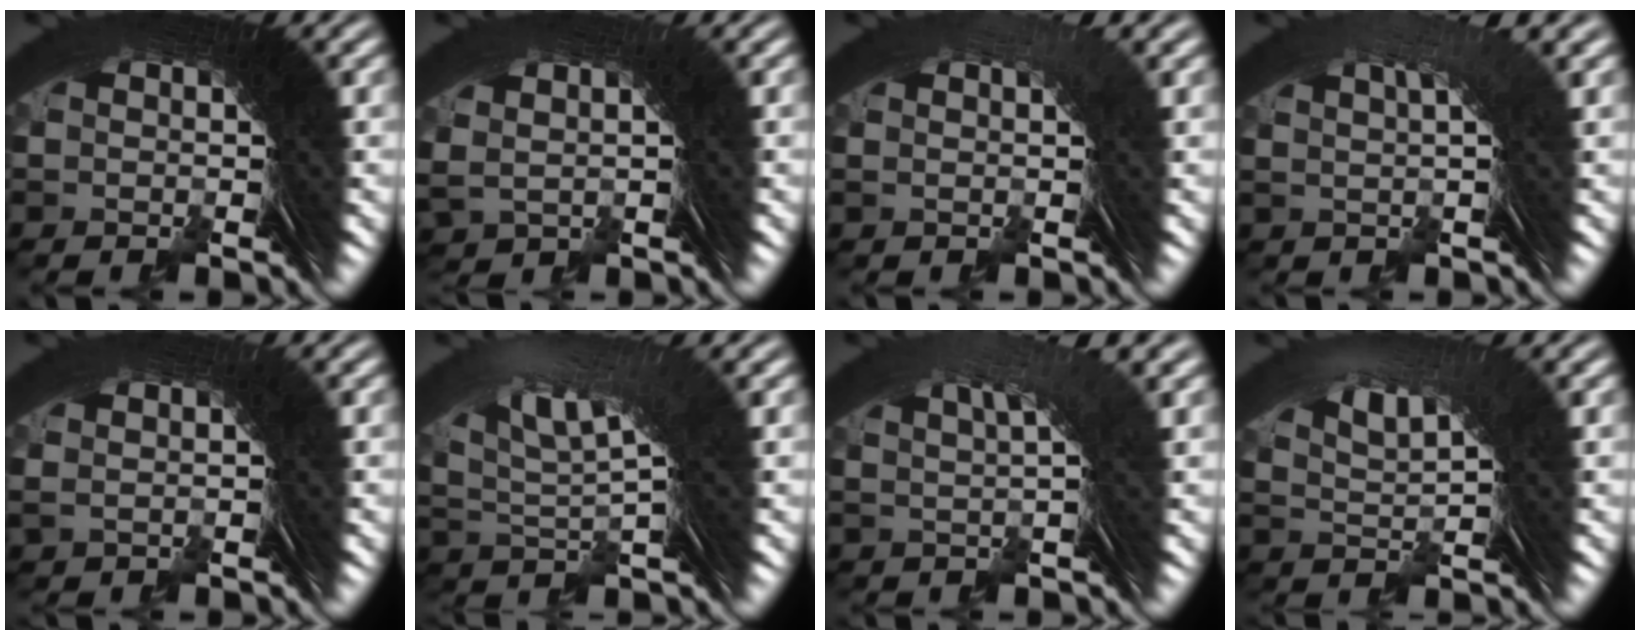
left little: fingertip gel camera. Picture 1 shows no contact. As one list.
[{"total": 1.6, "force": [1.0, 0.7, 1.1], "torque": [-0.020, 0.003, 0.029]}, {"total": 1.4, "force": [0.5, -0.4, 1.2], "torque": [-0.005, 0.021, 0.004]}, {"total": 3.1, "force": [1.7, -0.7, 2.5], "torque": [-0.012, 0.027, 0.026]}, {"total": 0.8, "force": [0.6, -0.4, 0.3], "torque": [0.002, 0.010, 0.014]}, {"total": 5.5, "force": [2.8, 1.2, 4.6], "torque": [-0.075, 0.011, 0.051]}, {"total": 3.9, "force": [2.2, -0.7, 3.2], "torque": [-0.024, 0.025, 0.034]}, {"total": 2.9, "force": [2.0, -0.3, 2.1], "torque": [-0.031, 0.011, 0.039]}]